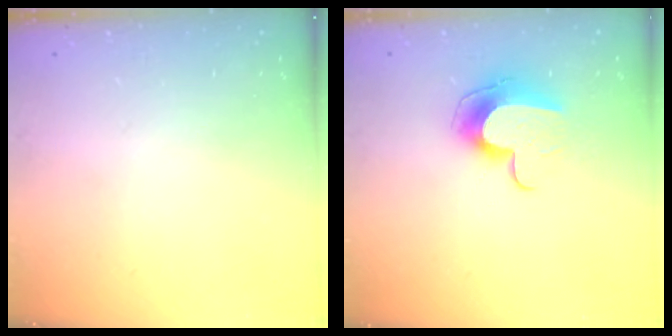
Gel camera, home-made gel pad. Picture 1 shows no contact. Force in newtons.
{"total": 11.2, "press": 11.2, "slide": 0.7}